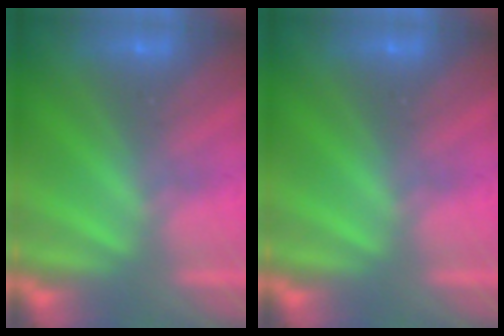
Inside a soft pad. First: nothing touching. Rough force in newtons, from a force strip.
{"total": 0.0}